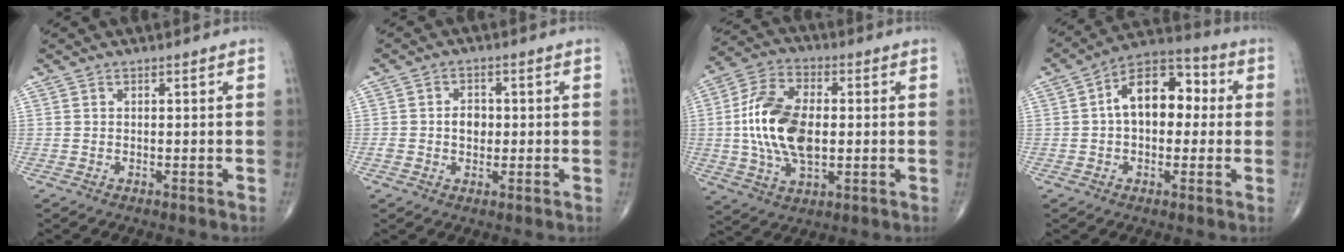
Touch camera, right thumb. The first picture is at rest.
{"total": 3.8, "force": [0.0, 2.9, 2.5], "torque": [-0.027, 0.006, -0.002]}
{"total": 16.0, "force": [0.0, 9.2, 13.1], "torque": [-0.252, 0.008, -0.001]}
{"total": 13.1, "force": [1.3, 8.0, 10.2], "torque": [-0.133, 0.035, 0.007]}